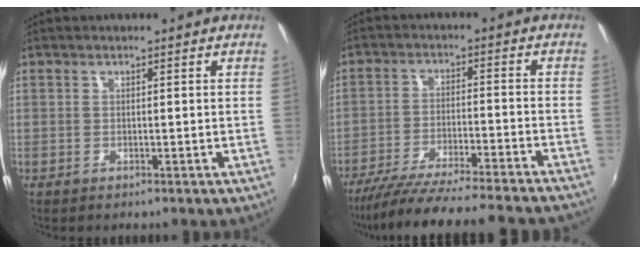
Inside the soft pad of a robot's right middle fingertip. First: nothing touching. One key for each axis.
{"total": 20.9, "fx": -18.9, "fy": -0.5, "fz": 8.9, "tx": -0.162, "ty": -0.048, "tz": -0.286}